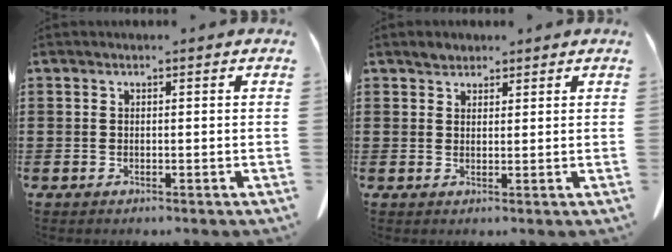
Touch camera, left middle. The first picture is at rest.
{"total": 1.8, "force": [1.6, 0.9, 0.1], "torque": [0.000, 0.001, 0.030]}